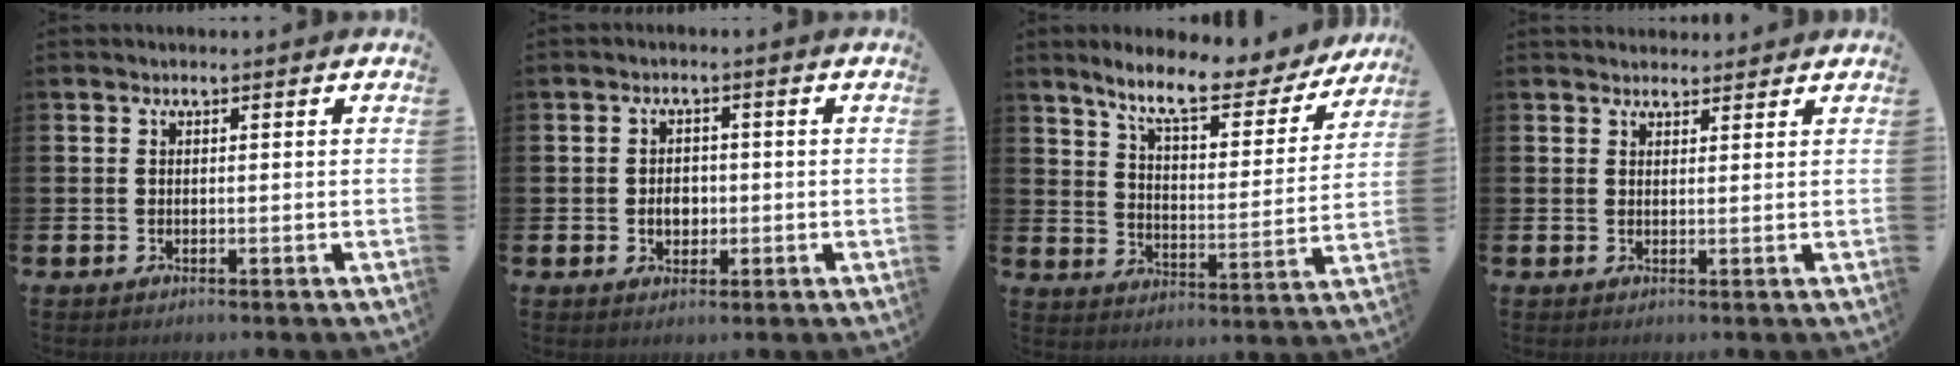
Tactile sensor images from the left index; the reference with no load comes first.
{"total": 2.9, "force": [-0.4, 2.2, 1.9], "torque": [-0.022, -0.001, -0.015]}
{"total": 9.1, "force": [8.0, 2.1, 3.9], "torque": [-0.097, -0.050, 0.135]}
{"total": 2.3, "force": [2.1, 0.7, -0.1], "torque": [0.008, -0.008, 0.038]}